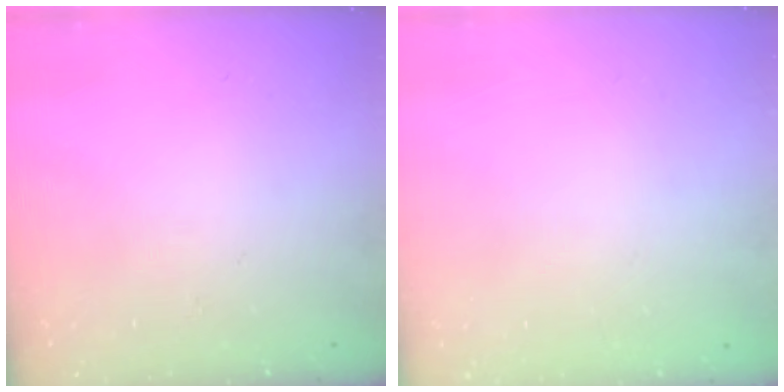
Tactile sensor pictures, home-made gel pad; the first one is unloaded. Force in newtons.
{"total": 2.0, "press": 2.0, "slide": 0.1}